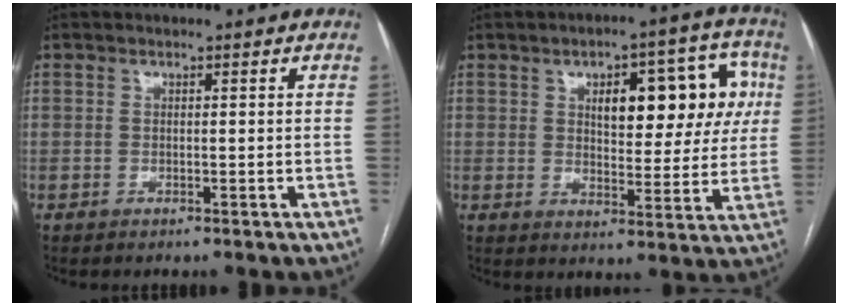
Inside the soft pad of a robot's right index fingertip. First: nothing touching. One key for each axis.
{"total": 13.2, "fx": 3.8, "fy": 5.7, "fz": 11.3, "tx": -0.134, "ty": 0.036, "tz": 0.054}